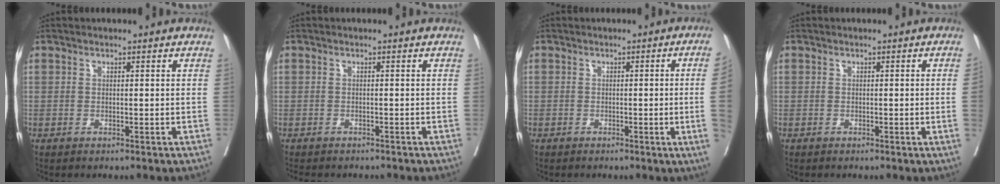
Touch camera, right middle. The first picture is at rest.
{"total": 5.3, "force": [-4.6, 2.0, 1.6], "torque": [-0.025, -0.005, -0.061]}
{"total": 5.3, "force": [-0.8, -1.8, 4.9], "torque": [-0.049, -0.011, -0.011]}
{"total": 1.3, "force": [-0.2, -0.4, 1.3], "torque": [-0.015, -0.002, -0.002]}